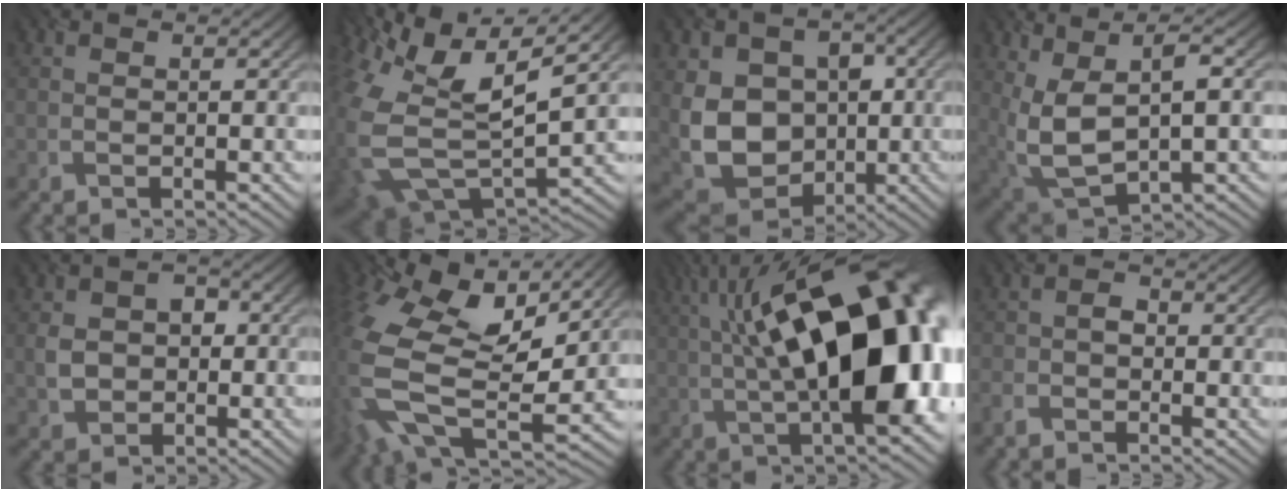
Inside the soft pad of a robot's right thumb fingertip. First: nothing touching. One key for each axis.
{"total": 13.5, "fx": 3.7, "fy": 7.2, "fz": 10.8, "tx": -0.262, "ty": -0.007, "tz": 0.072}
{"total": 11.7, "fx": 0.1, "fy": 9.3, "fz": 7.1, "tx": -0.155, "ty": -0.020, "tz": 0.007}
{"total": 9.9, "fx": 1.5, "fy": 4.7, "fz": 8.6, "tx": -0.201, "ty": -0.010, "tz": 0.039}
{"total": 4.0, "fx": -0.3, "fy": 3.3, "fz": 2.1, "tx": -0.041, "ty": -0.002, "tz": -0.005}
{"total": 16.7, "fx": 3.0, "fy": 10.3, "fz": 12.8, "tx": -0.339, "ty": -0.023, "tz": 0.072}
{"total": 21.0, "fx": 1.1, "fy": 8.6, "fz": 19.2, "tx": -0.281, "ty": 0.044, "tz": 0.009}
{"total": 2.5, "fx": -1.7, "fy": 1.3, "fz": 1.3, "tx": -0.029, "ty": 0.001, "tz": -0.044}